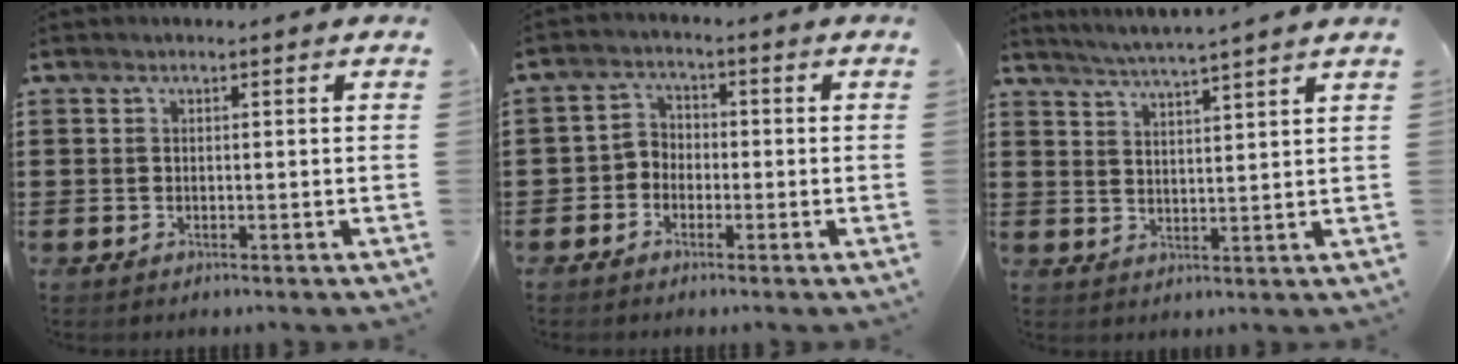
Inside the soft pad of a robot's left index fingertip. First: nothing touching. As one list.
[{"total": 3.0, "force": [-2.0, 2.2, 0.5], "torque": [-0.020, 0.009, -0.046]}, {"total": 4.0, "force": [3.6, -1.2, 1.1], "torque": [-0.033, -0.023, 0.062]}]